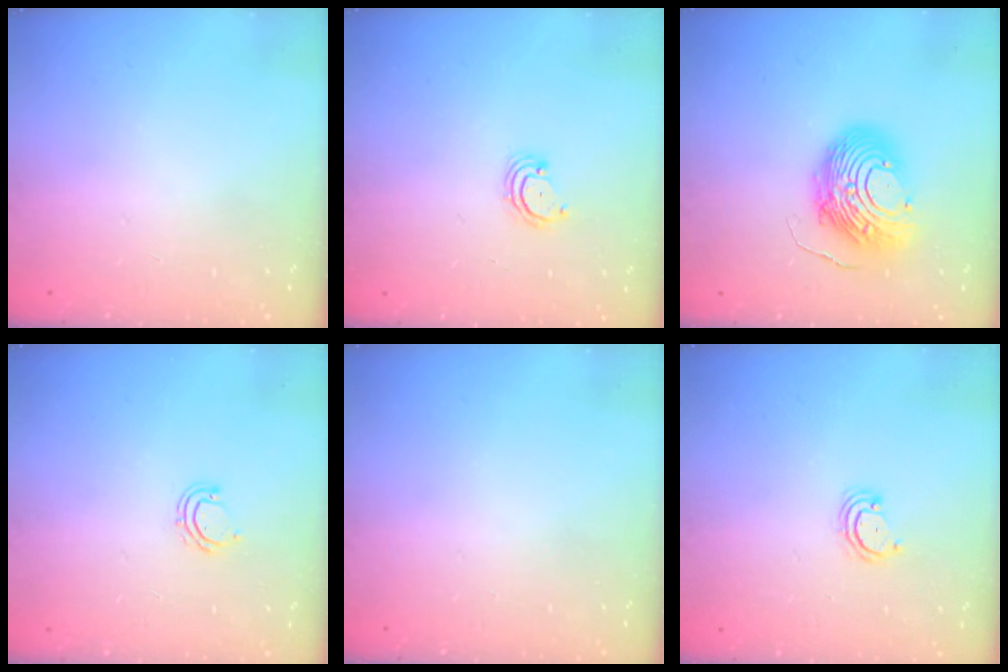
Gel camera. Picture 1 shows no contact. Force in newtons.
{"total": 3.1, "press": 3.0, "slide": 0.4}
{"total": 12.6, "press": 12.6, "slide": 1.3}
{"total": 5.9, "press": 5.8, "slide": 1.3}
{"total": 0.0}
{"total": 2.9, "press": 2.9, "slide": 0.3}